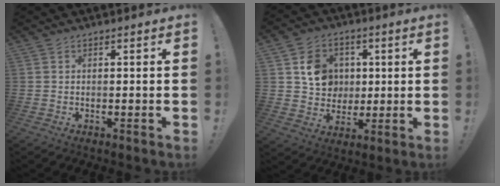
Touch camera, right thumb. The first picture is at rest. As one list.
[{"total": 11.2, "force": [2.5, 10.2, 4.0], "torque": [-0.053, -0.002, 0.058]}]